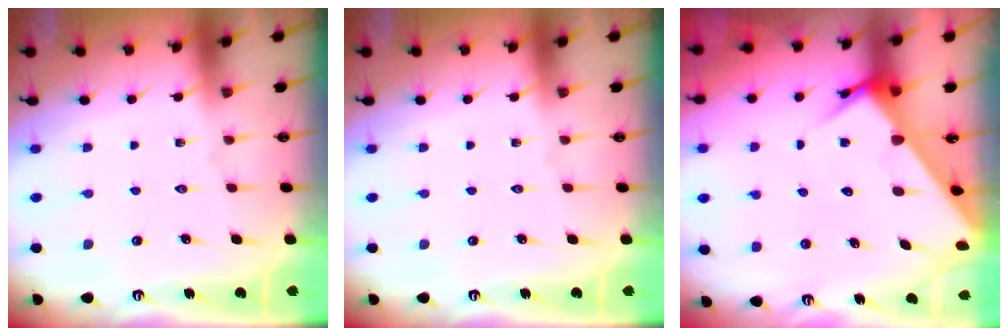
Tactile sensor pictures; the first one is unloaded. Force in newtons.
{"total": 0.0}
{"total": 4.4, "press": 4.4, "slide": 0.2}